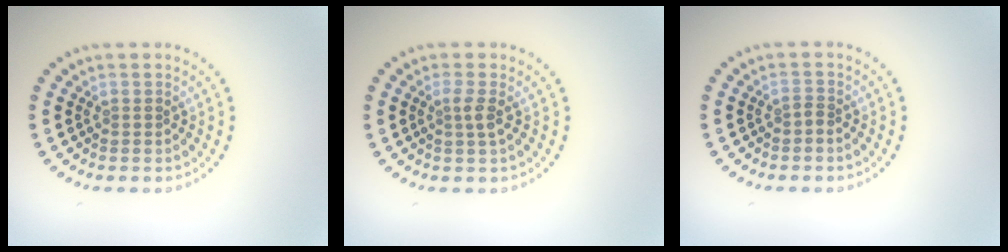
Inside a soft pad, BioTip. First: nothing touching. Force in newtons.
{"total": 1.4, "press": 1.1, "slide": 0.9}
{"total": 0.5, "press": 0.3, "slide": 0.4}